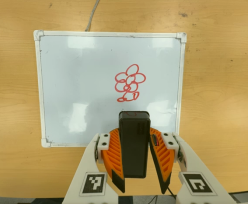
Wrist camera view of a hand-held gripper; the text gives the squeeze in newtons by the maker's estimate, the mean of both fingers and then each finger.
{"total": 8.8, "left": 6.9, "right": 10.7}